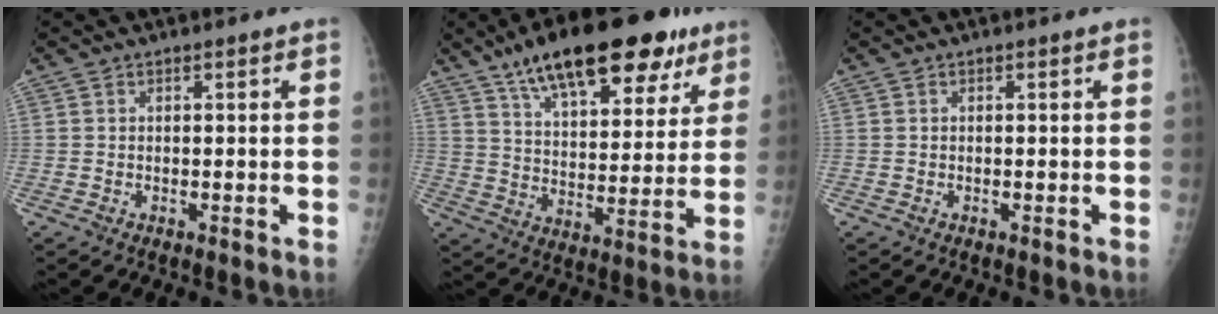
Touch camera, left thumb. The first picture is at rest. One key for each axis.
{"total": 23.1, "fx": 14.6, "fy": 9.3, "fz": 15.3, "tx": -0.196, "ty": -0.029, "tz": 0.227}
{"total": 0.0}